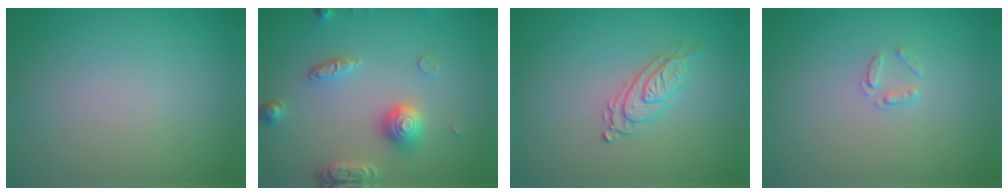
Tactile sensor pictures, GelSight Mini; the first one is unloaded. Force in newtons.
{"total": 4.1, "press": 3.5, "slide": 2.0}
{"total": 2.4, "press": 2.0, "slide": 1.4}
{"total": 0.7, "press": 0.5, "slide": 0.5}